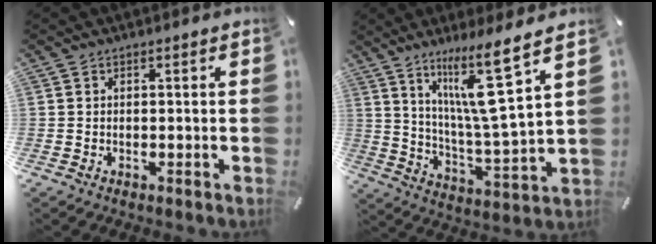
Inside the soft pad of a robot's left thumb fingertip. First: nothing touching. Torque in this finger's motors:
{"motor_torque": [1.06, -0.29, 1.69, -1.08, 0.19]}